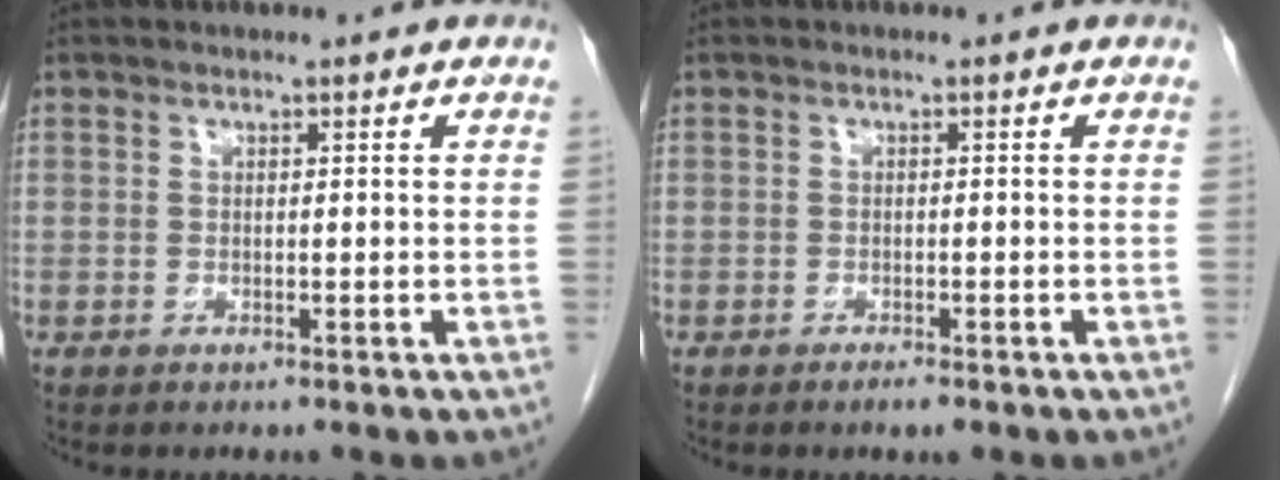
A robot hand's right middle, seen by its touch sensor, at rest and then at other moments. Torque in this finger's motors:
{"motor_torque": [0.73, -0.66, 0.03, 0.09]}